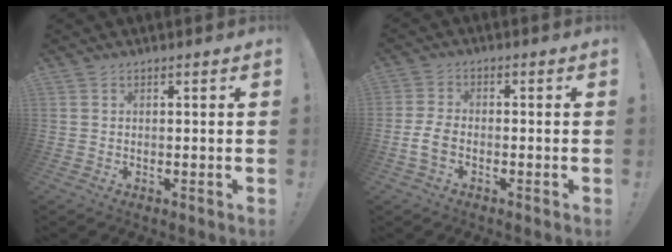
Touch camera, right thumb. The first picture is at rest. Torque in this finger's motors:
{"motor_torque": [1.93, 1.05, 0.23, -0.21, 0.45]}